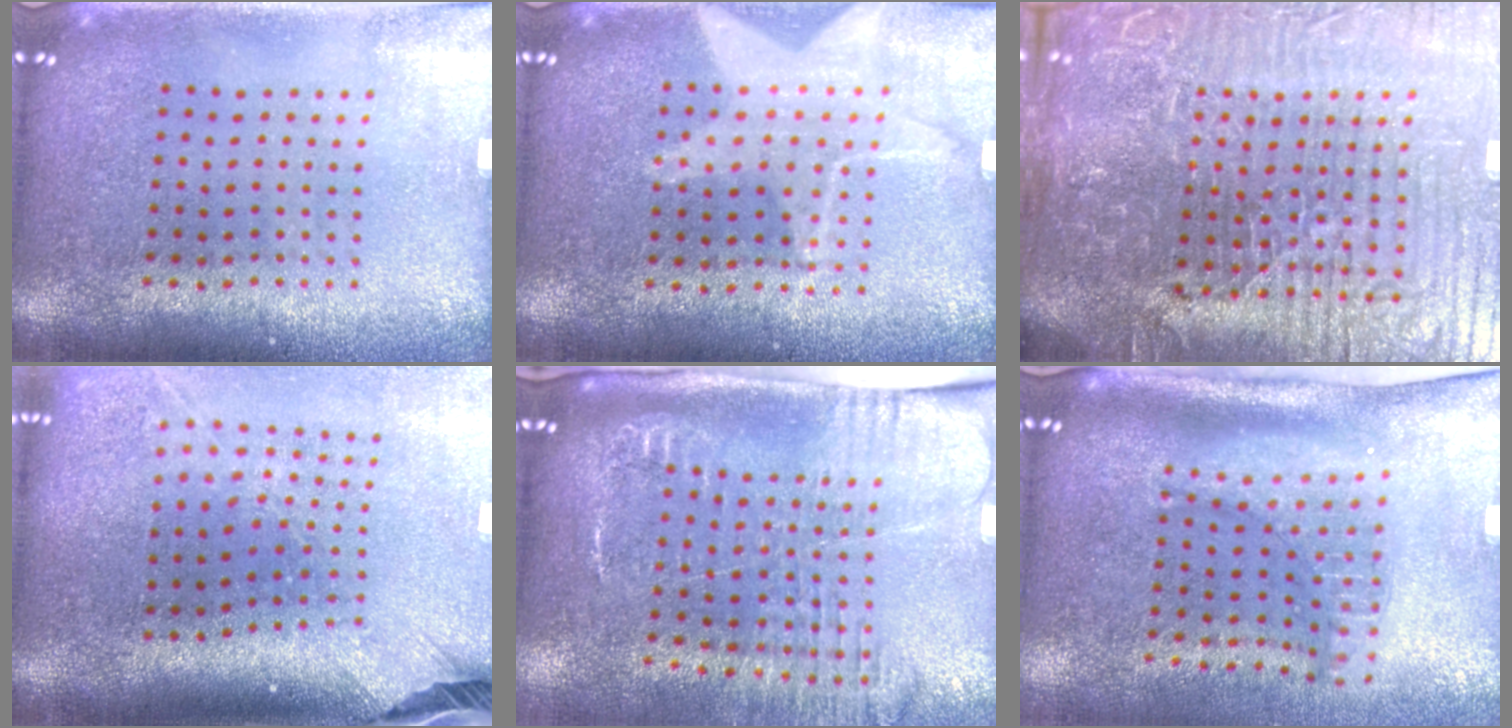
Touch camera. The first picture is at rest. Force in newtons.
{"total": 1.5, "press": 1.4, "slide": 0.5}
{"total": 8.0, "press": 7.0, "slide": 3.7}
{"total": 2.5, "press": 1.8, "slide": 1.7}
{"total": 2.7, "press": 2.1, "slide": 1.7}
{"total": 2.1, "press": 1.4, "slide": 1.6}